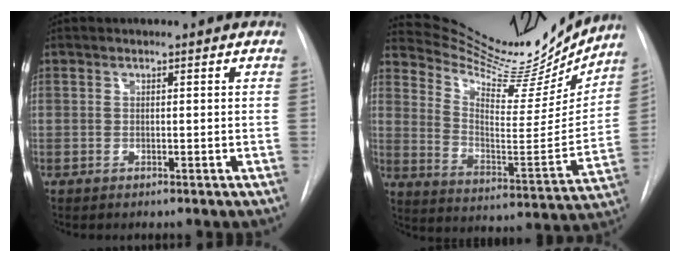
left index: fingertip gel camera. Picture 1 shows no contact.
{"total": 20.3, "force": [19.1, 3.5, 5.8], "torque": [-0.099, -0.063, 0.280]}